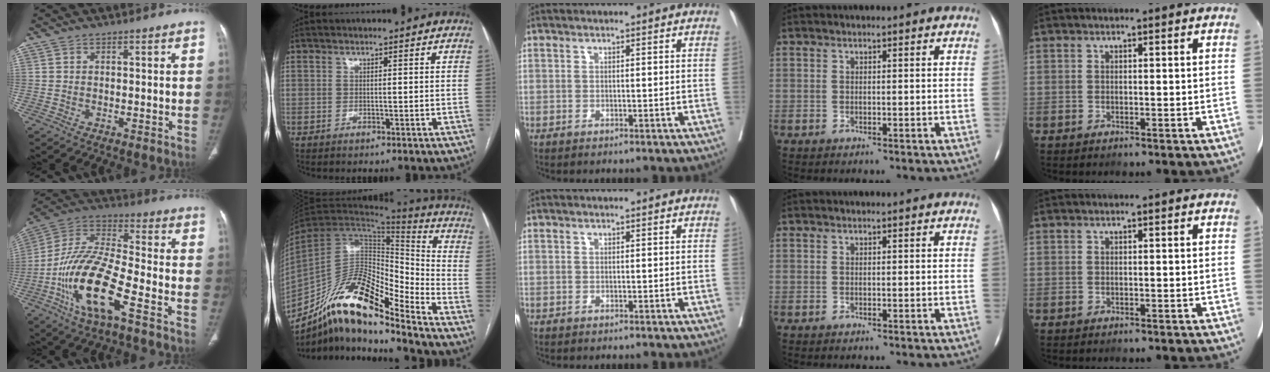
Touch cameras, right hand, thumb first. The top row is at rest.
{"thumb": {"total": 17.5, "force": [-7.4, 5.2, 15.0], "torque": [-0.302, 0.039, -0.140]}, "index": {"total": 18.1, "force": [-13.0, 3.5, 12.1], "torque": [-0.221, 0.021, -0.233]}}